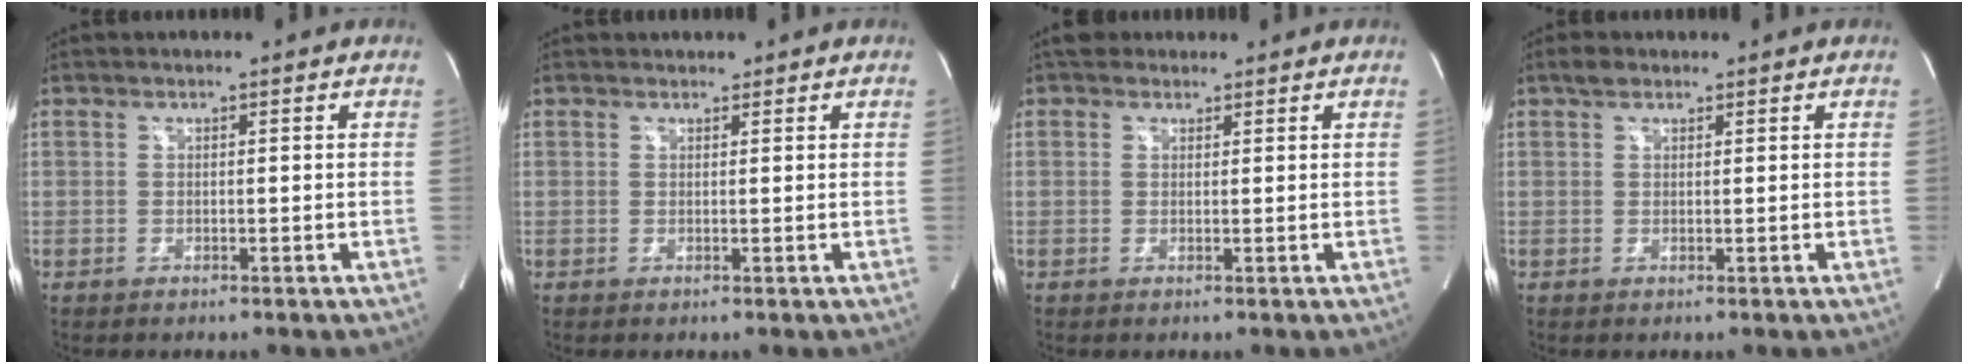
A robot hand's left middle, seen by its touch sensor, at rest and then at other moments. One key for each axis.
{"total": 1.6, "fx": 1.5, "fy": 0.6, "fz": 0.4, "tx": -0.007, "ty": 0.018, "tz": 0.023}
{"total": 3.6, "fx": 2.9, "fy": 1.8, "fz": 0.9, "tx": -0.010, "ty": 0.029, "tz": 0.045}
{"total": 1.7, "fx": 1.3, "fy": 0.8, "fz": 0.7, "tx": -0.019, "ty": 0.012, "tz": 0.024}